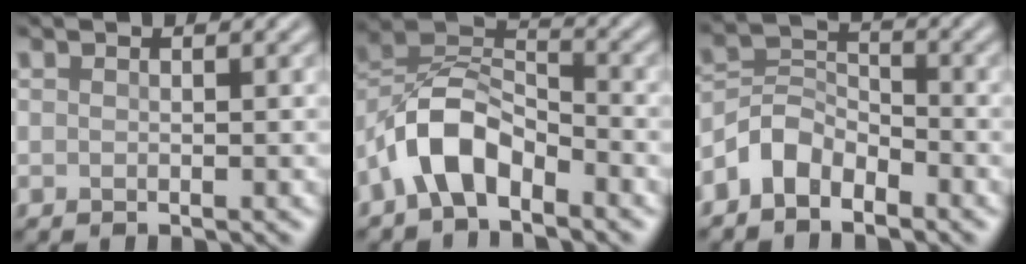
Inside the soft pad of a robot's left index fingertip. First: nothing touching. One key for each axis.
{"total": 6.0, "fx": -3.7, "fy": 3.0, "fz": 3.7, "tx": -0.065, "ty": 0.015, "tz": -0.078}
{"total": 4.0, "fx": -2.7, "fy": 2.3, "fz": 1.8, "tx": -0.032, "ty": 0.010, "tz": -0.064}